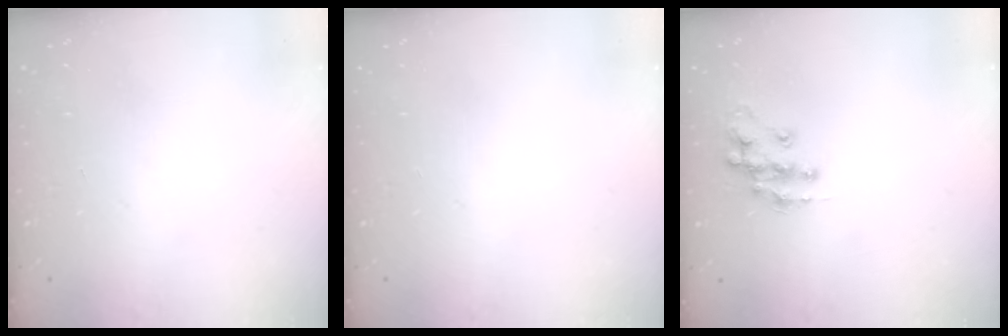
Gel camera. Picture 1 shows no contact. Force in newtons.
{"total": 0.0}
{"total": 11.5, "press": 11.5, "slide": 0.7}